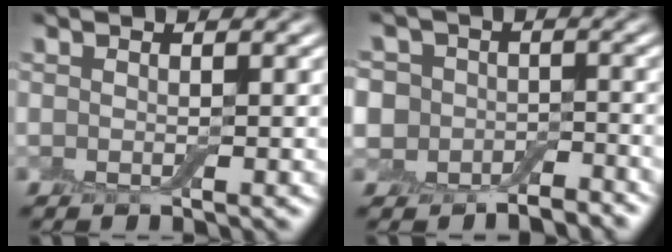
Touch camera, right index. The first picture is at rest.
{"total": 6.2, "force": [-2.5, 5.3, 2.0], "torque": [-0.034, 0.011, -0.077]}